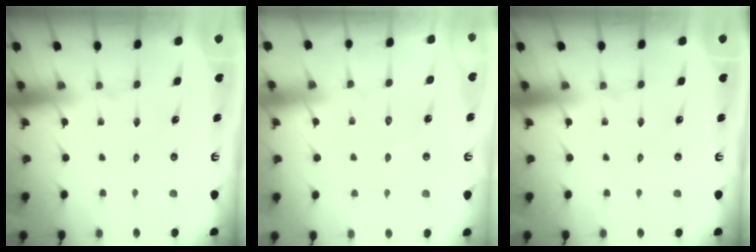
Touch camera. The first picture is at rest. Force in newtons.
{"total": 3.7, "press": 3.7, "slide": 0.3}
{"total": 0.0}